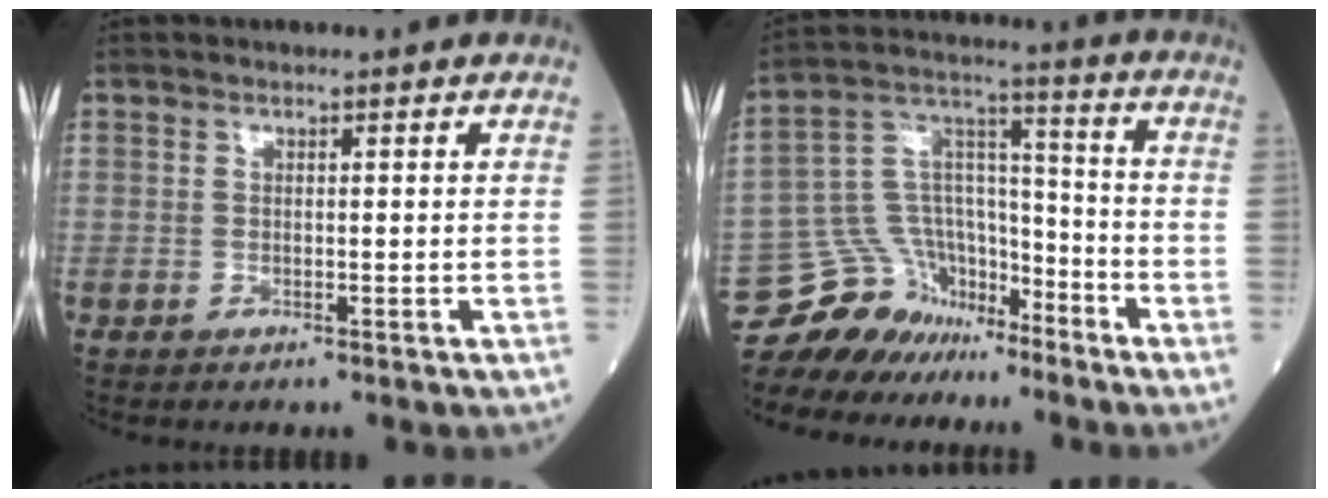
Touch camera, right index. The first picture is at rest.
{"total": 12.9, "force": [-10.9, 6.6, 1.9], "torque": [-0.047, 0.078, -0.194]}